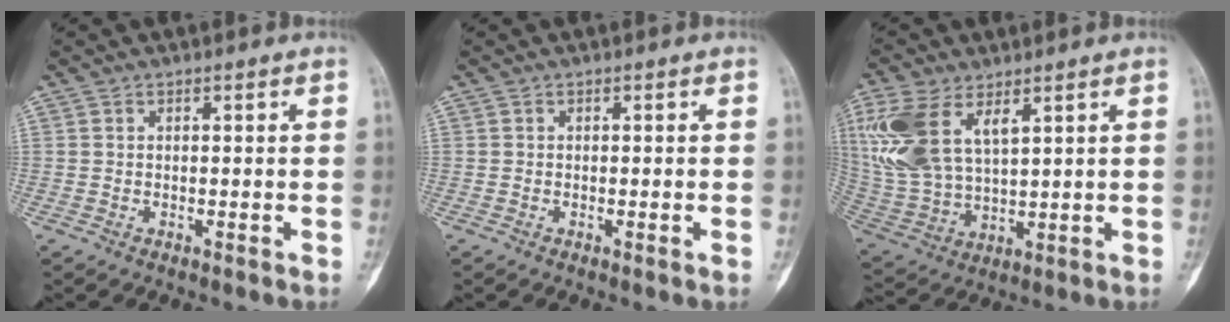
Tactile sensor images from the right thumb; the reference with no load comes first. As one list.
[{"total": 0.8, "force": [-0.2, 0.0, 0.7], "torque": [-0.012, -0.001, -0.002]}, {"total": 15.5, "force": [6.9, 8.4, 11.1], "torque": [-0.238, -0.013, 0.151]}]